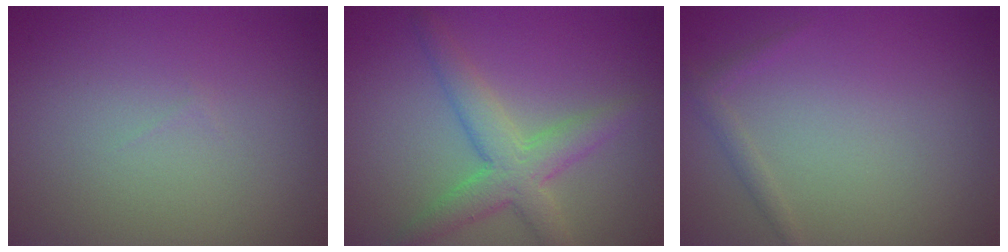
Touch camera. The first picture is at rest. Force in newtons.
{"total": 4.2, "press": 4.2, "slide": 0.2}
{"total": 1.0, "press": 1.0, "slide": 0.0}